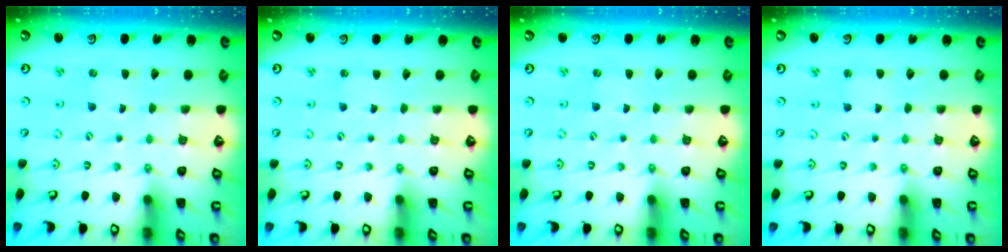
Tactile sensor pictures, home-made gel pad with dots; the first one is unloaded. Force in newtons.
{"total": 2.2, "press": 2.2, "slide": 0.2}
{"total": 0.0}
{"total": 1.4, "press": 1.4, "slide": 0.1}